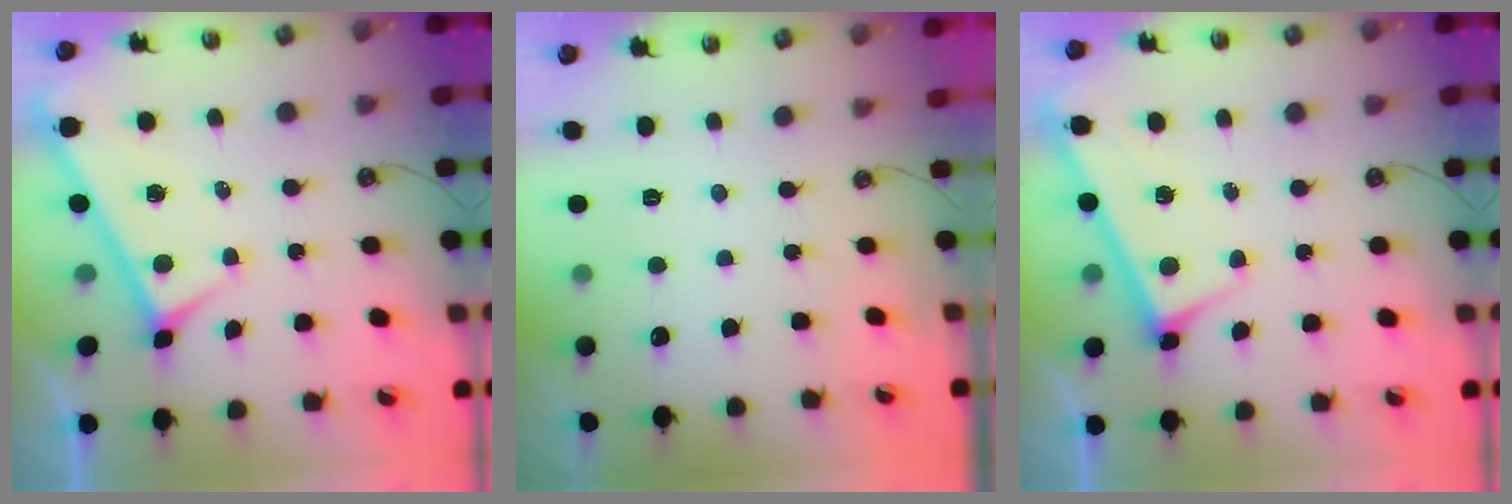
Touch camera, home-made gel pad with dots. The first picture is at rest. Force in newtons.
{"total": 0.0}
{"total": 2.9, "press": 2.9, "slide": 0.2}